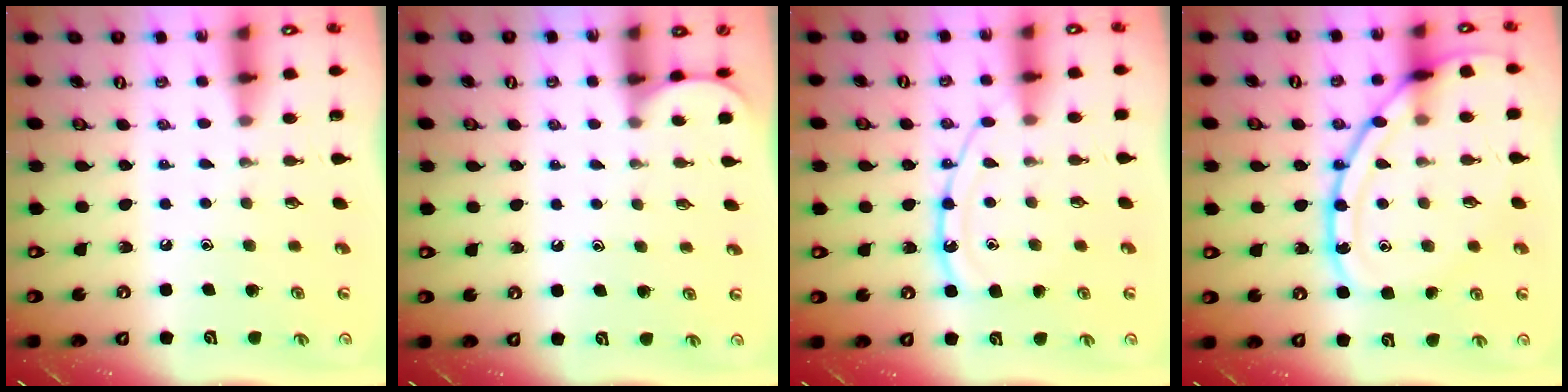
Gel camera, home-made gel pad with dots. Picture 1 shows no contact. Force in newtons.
{"total": 1.1, "press": 1.1, "slide": 0.1}
{"total": 12.8, "press": 12.7, "slide": 0.9}
{"total": 16.3, "press": 16.2, "slide": 1.0}